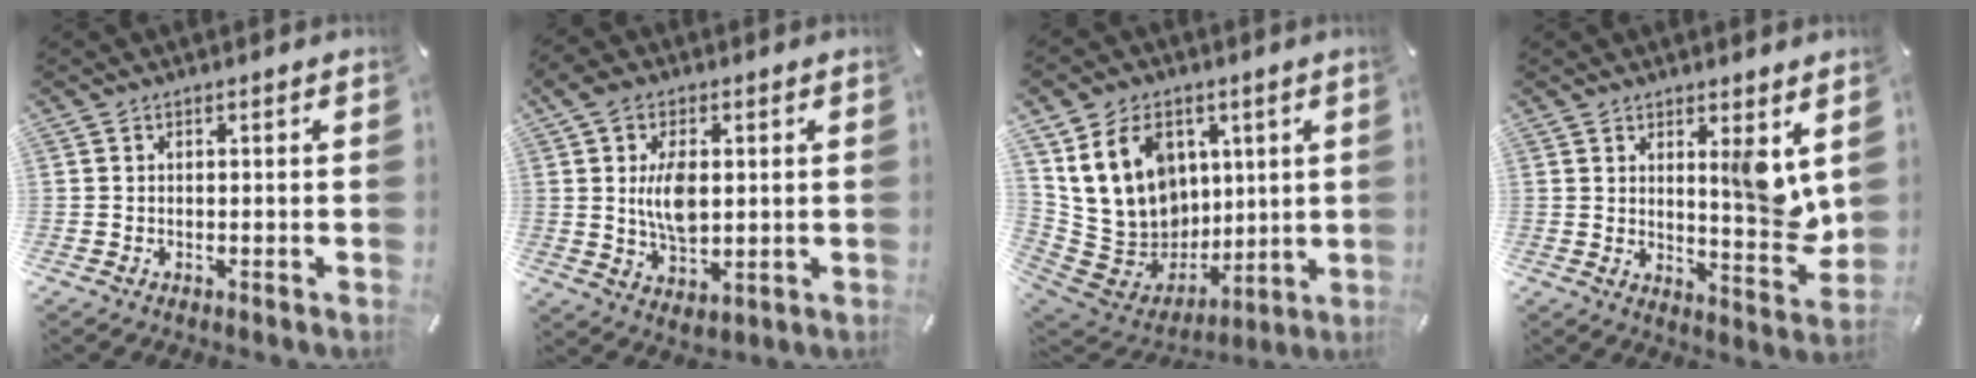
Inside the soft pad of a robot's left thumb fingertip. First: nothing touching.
{"total": 11.2, "force": [1.6, 7.2, 8.4], "torque": [-0.178, 0.002, 0.026]}
{"total": 18.4, "force": [6.7, 14.9, 8.4], "torque": [-0.154, -0.031, 0.142]}
{"total": 8.6, "force": [3.6, 2.3, 7.5], "torque": [-0.090, -0.038, 0.054]}